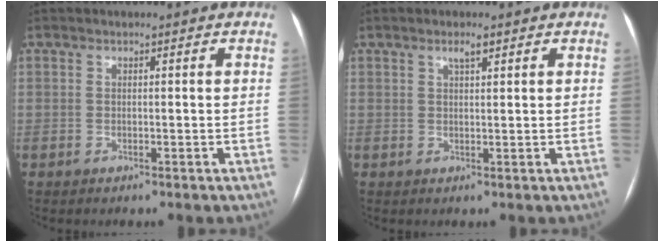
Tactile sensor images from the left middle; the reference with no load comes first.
{"total": 1.7, "force": [1.1, 0.3, 1.3], "torque": [-0.027, 0.002, 0.020]}